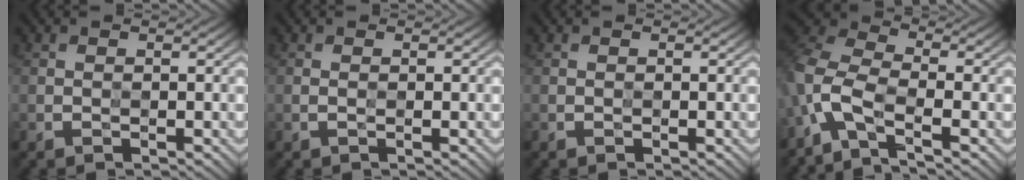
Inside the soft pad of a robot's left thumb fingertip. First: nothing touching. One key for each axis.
{"total": 0.0}
{"total": 0.0}
{"total": 7.8, "fx": -4.3, "fy": 3.6, "fz": 5.4, "tx": -0.121, "ty": -0.002, "tz": -0.102}